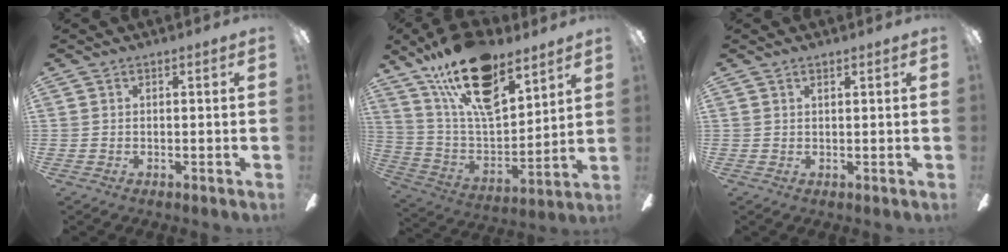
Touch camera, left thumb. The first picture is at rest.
{"total": 22.0, "force": [15.0, 9.4, 13.0], "torque": [-0.237, -0.087, 0.263]}
{"total": 1.1, "force": [0.8, 0.3, 0.6], "torque": [-0.015, 0.002, 0.015]}